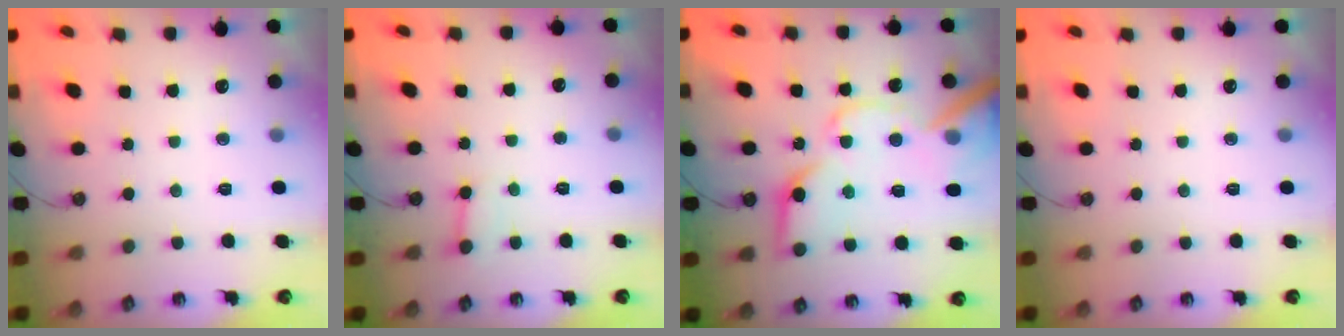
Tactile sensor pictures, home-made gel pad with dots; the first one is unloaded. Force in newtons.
{"total": 4.5, "press": 4.5, "slide": 0.3}
{"total": 22.9, "press": 22.6, "slide": 3.3}
{"total": 0.0}